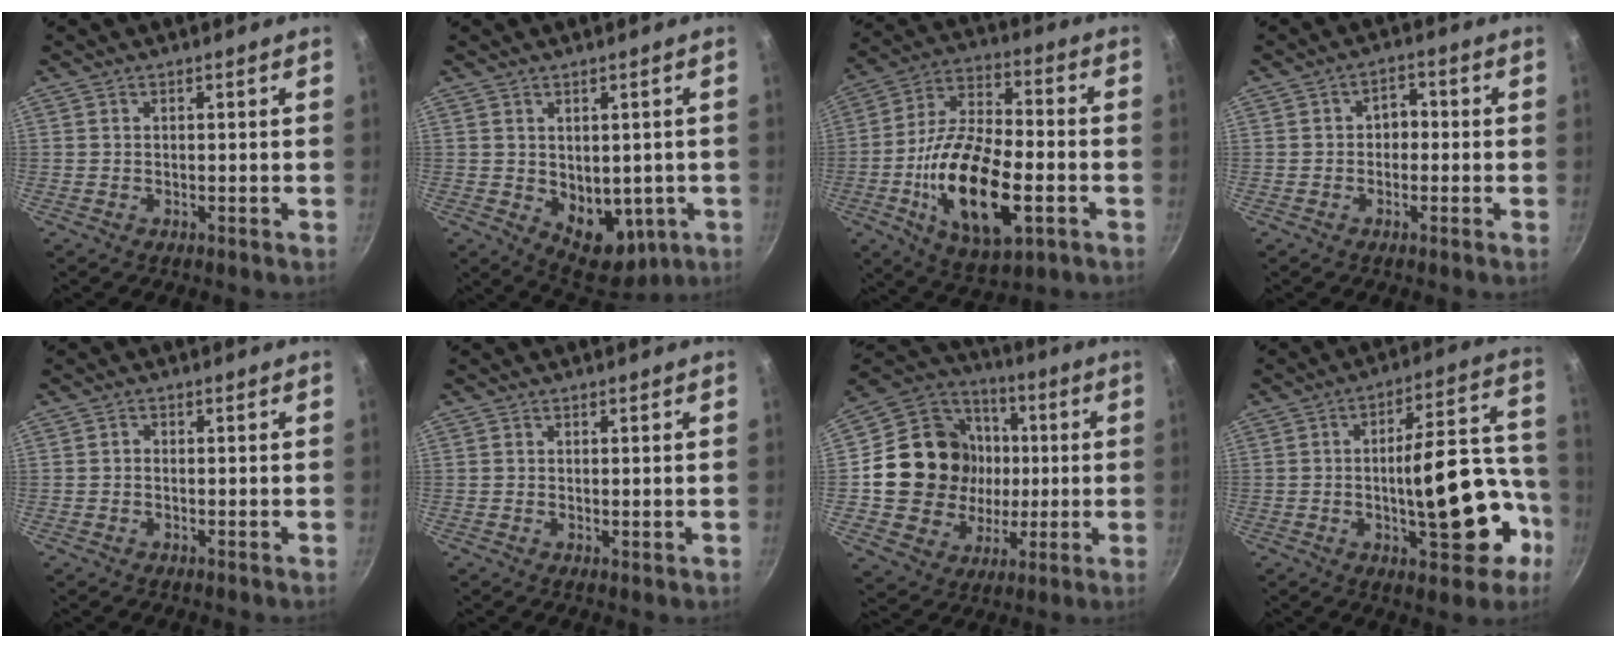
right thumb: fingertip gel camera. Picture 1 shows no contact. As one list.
[{"total": 10.1, "force": [-1.2, 6.9, 7.3], "torque": [-0.066, -0.016, 0.006]}, {"total": 21.2, "force": [-5.8, 9.9, 17.8], "torque": [-0.313, 0.022, -0.102]}, {"total": 4.8, "force": [-0.1, 3.8, 2.9], "torque": [-0.001, 0.014, -0.007]}, {"total": 0.6, "force": [-0.3, 0.5, 0.2], "torque": [-0.002, 0.003, -0.006]}, {"total": 0.6, "force": [0.1, 0.3, 0.6], "torque": [-0.010, -0.003, 0.000]}, {"total": 20.9, "force": [1.1, 18.6, 9.5], "torque": [-0.146, 0.020, 0.027]}, {"total": 19.4, "force": [-5.4, 8.2, 16.8], "torque": [-0.201, 0.057, -0.069]}]